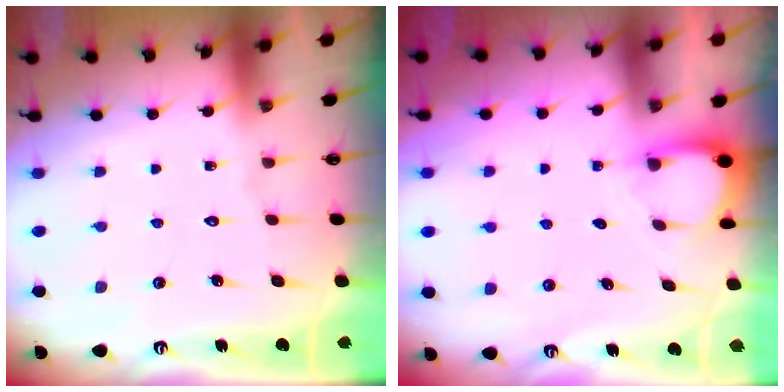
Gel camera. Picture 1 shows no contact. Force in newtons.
{"total": 3.0, "press": 3.0, "slide": 0.3}